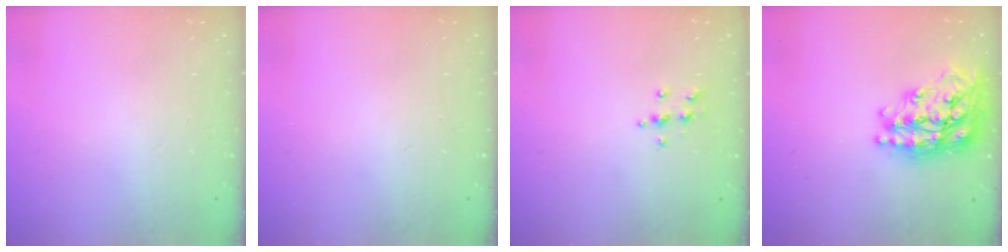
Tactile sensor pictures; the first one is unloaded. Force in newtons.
{"total": 0.0}
{"total": 3.9, "press": 3.8, "slide": 0.5}
{"total": 25.1, "press": 25.0, "slide": 2.0}